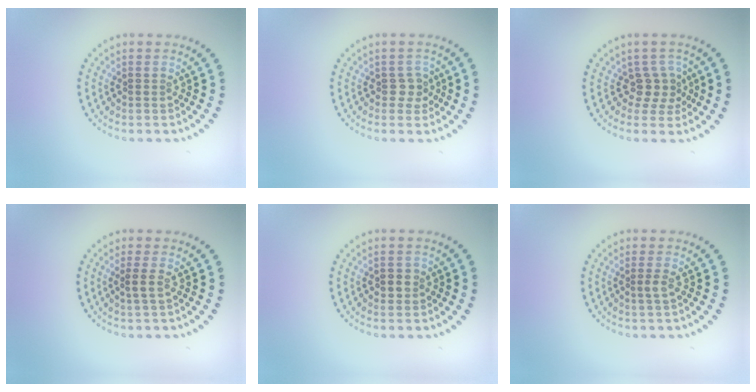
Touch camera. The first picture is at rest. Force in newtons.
{"total": 1.5, "press": 1.3, "slide": 0.6}
{"total": 2.1, "press": 1.6, "slide": 1.4}
{"total": 1.2, "press": 1.0, "slide": 0.7}
{"total": 1.2, "press": 1.1, "slide": 0.5}
{"total": 1.0, "press": 0.7, "slide": 0.6}